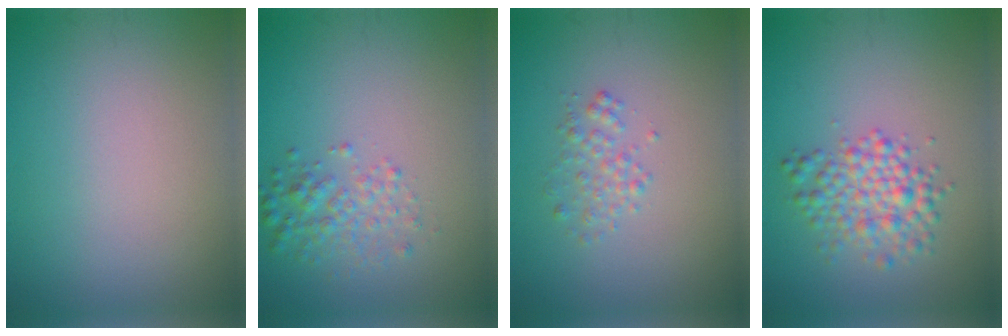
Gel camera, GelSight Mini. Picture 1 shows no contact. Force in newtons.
{"total": 2.4, "press": 2.4, "slide": 0.1}
{"total": 1.5, "press": 1.5, "slide": 0.0}
{"total": 3.8, "press": 3.8, "slide": 0.0}